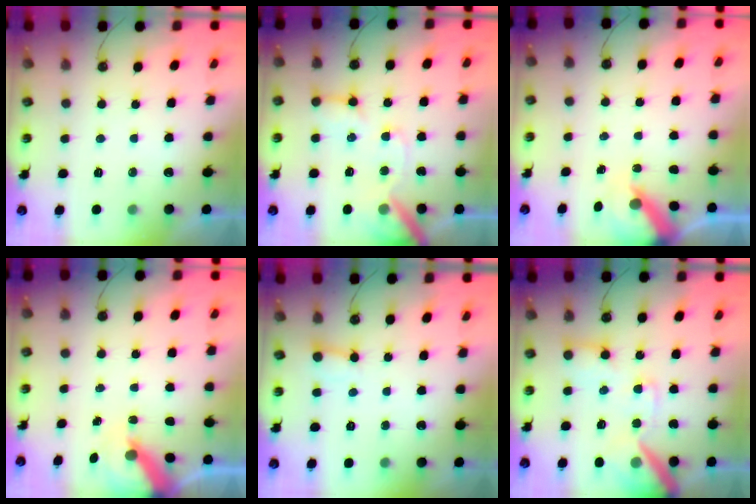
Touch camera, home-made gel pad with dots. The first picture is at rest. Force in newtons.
{"total": 12.4, "press": 12.3, "slide": 2.0}
{"total": 6.2, "press": 6.1, "slide": 0.5}
{"total": 6.4, "press": 6.4, "slide": 0.3}
{"total": 2.5, "press": 2.4, "slide": 0.4}
{"total": 16.7, "press": 16.5, "slide": 2.3}